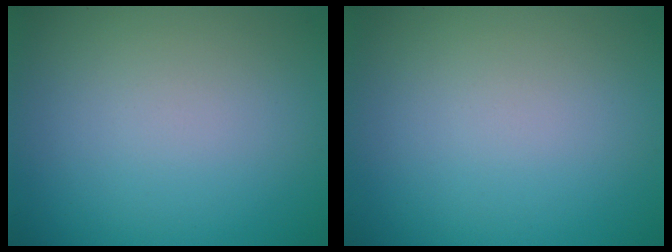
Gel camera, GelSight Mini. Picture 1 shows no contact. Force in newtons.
{"total": 0.0}